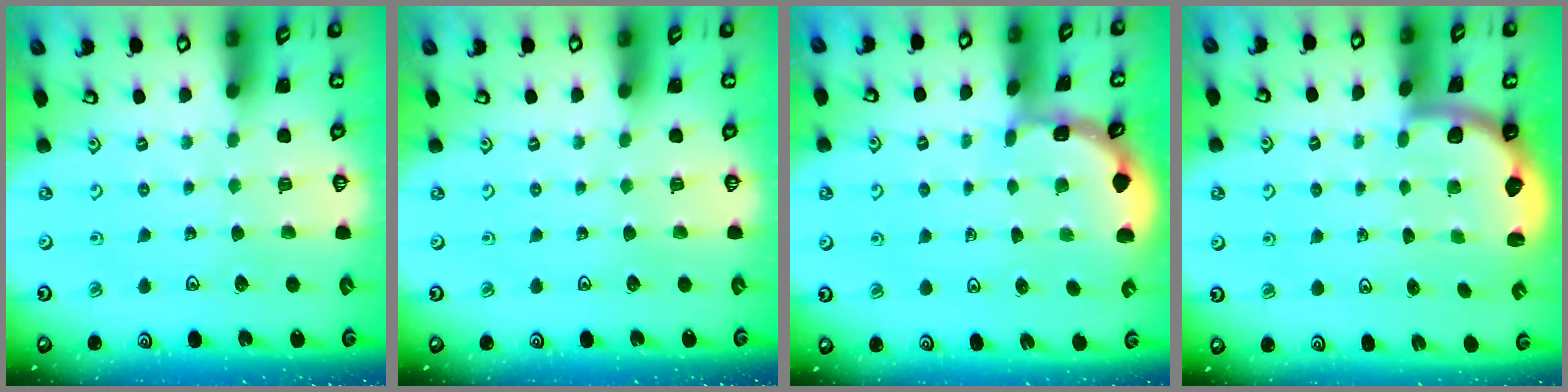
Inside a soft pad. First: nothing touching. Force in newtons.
{"total": 0.0}
{"total": 1.8, "press": 1.8, "slide": 0.2}
{"total": 2.1, "press": 2.0, "slide": 0.7}